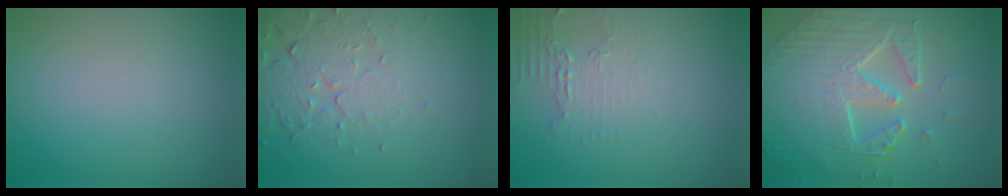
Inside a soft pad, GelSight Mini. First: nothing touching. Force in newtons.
{"total": 5.2, "press": 3.8, "slide": 3.5}
{"total": 2.2, "press": 1.6, "slide": 1.5}
{"total": 5.8, "press": 5.3, "slide": 2.5}